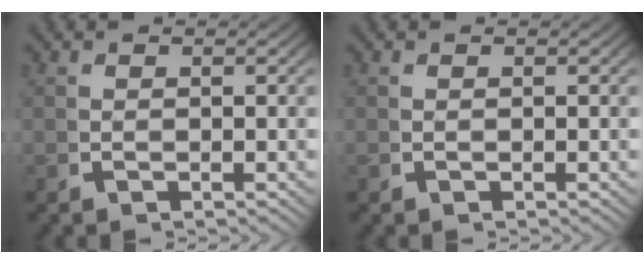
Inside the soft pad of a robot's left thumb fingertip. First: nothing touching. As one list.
[{"total": 0.0}]